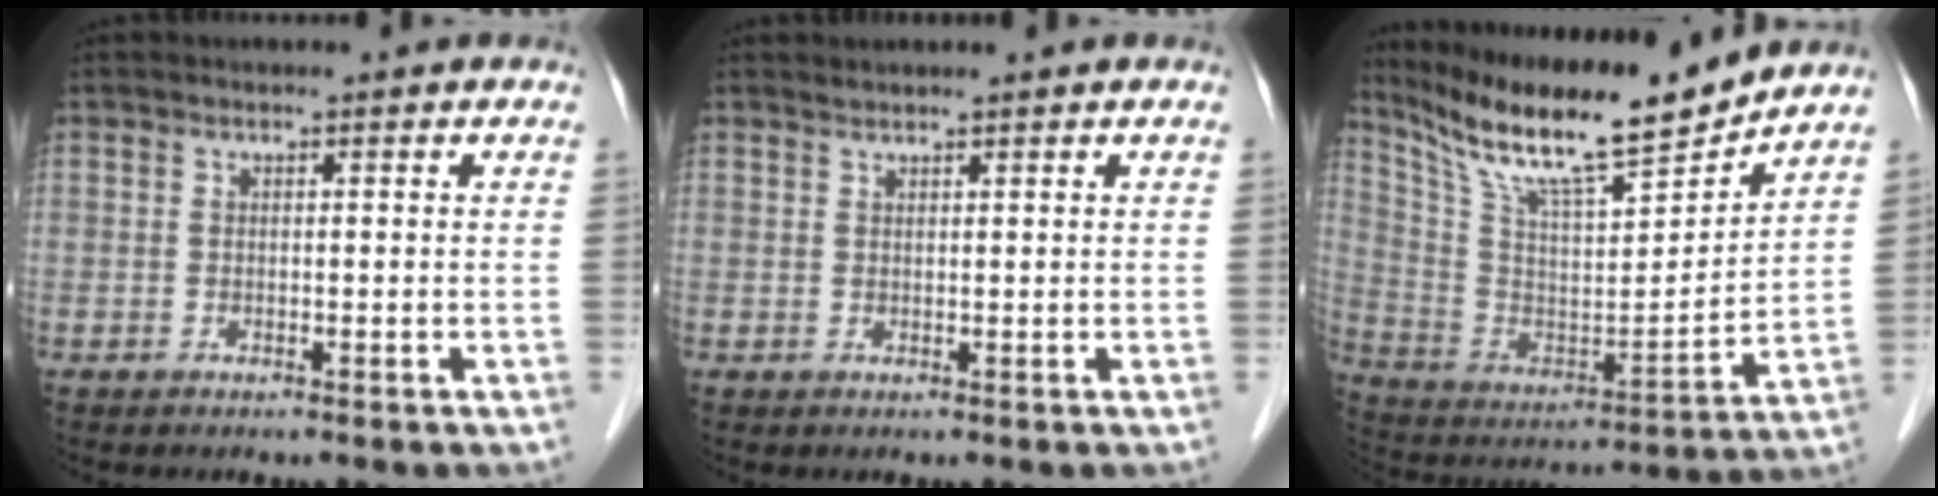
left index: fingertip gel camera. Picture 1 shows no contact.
{"total": 1.0, "force": [1.0, -0.2, 0.2], "torque": [-0.008, 0.009, 0.023]}
{"total": 17.8, "force": [15.5, 0.8, 8.9], "torque": [-0.171, -0.010, 0.277]}